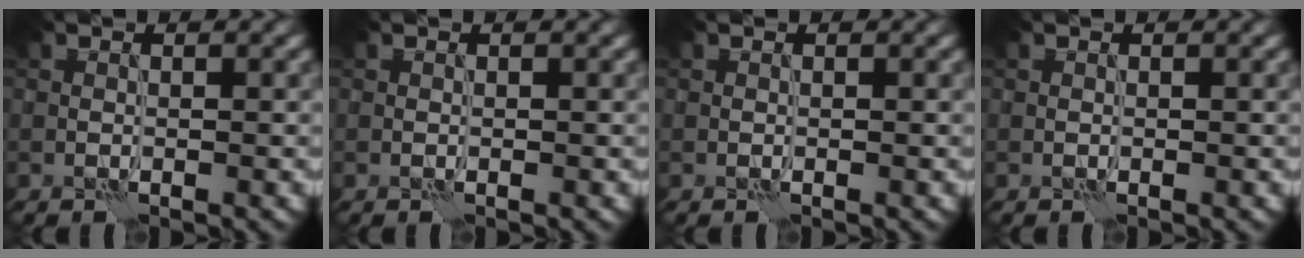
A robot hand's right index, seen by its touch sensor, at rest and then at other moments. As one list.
[{"total": 0.0}, {"total": 0.0}, {"total": 0.0}]